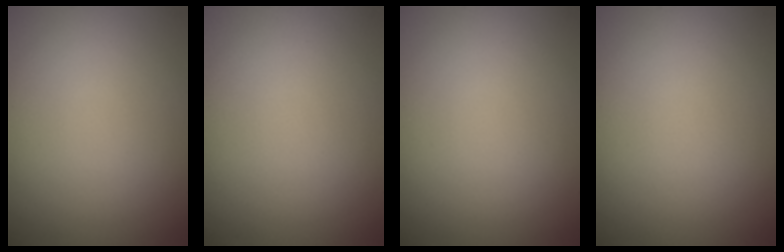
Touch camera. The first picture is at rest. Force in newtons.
{"total": 0.0}
{"total": 0.0}
{"total": 0.0}